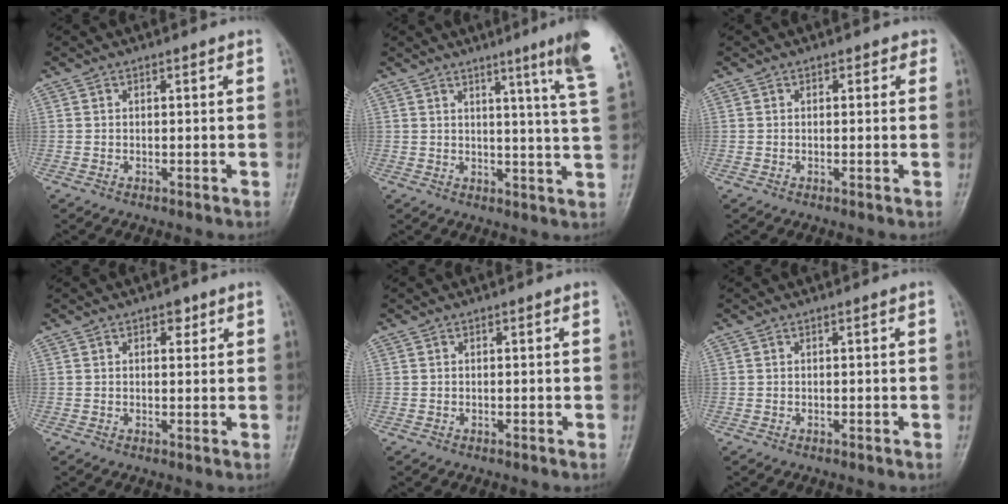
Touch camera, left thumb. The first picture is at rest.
{"total": 11.1, "force": [6.6, -0.7, 8.9], "torque": [-0.114, -0.037, 0.072]}
{"total": 1.5, "force": [0.7, 1.2, 0.6], "torque": [0.013, 0.001, 0.001]}
{"total": 2.3, "force": [1.3, 1.3, 1.4], "torque": [-0.005, -0.004, 0.015]}
{"total": 0.0}
{"total": 0.0}